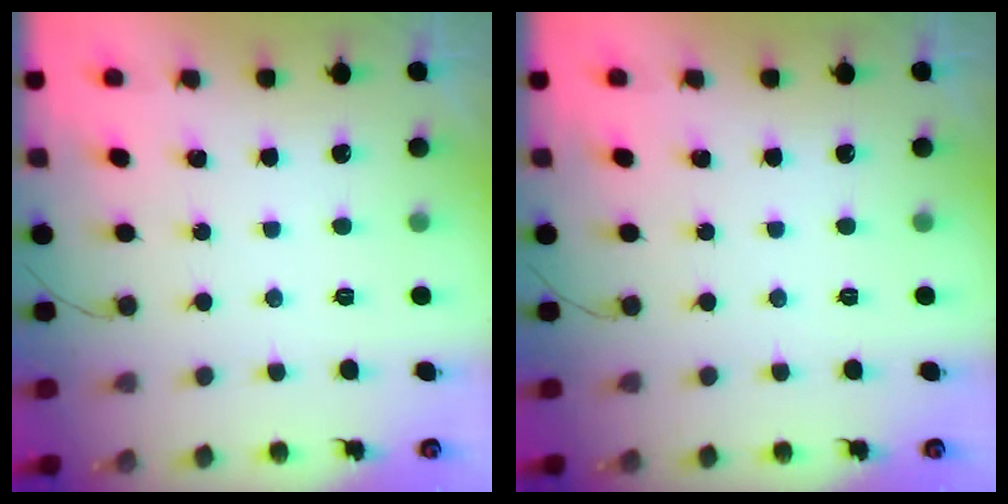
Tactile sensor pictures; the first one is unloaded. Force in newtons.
{"total": 0.0}